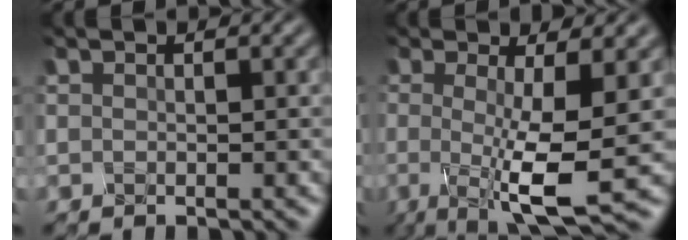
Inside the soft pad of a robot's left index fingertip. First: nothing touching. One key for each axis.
{"total": 7.4, "fx": -1.5, "fy": 1.5, "fz": 7.1, "tx": -0.103, "ty": -0.010, "tz": -0.027}